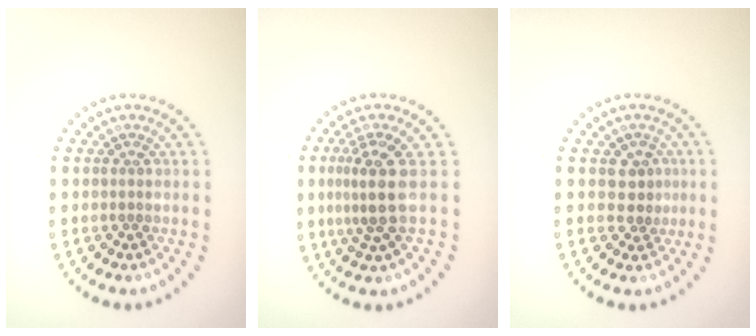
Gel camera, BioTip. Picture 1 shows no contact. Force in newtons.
{"total": 3.3, "press": 2.5, "slide": 2.2}
{"total": 2.0, "press": 1.8, "slide": 0.8}